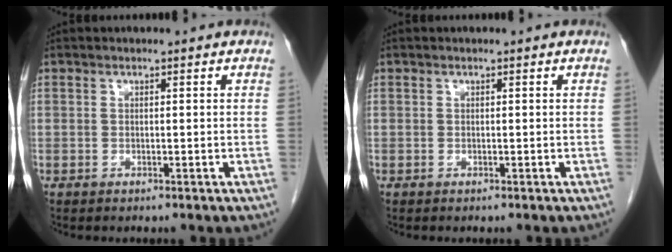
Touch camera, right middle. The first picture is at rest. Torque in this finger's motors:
{"motor_torque": [-0.02, 0.02, -0.02, -0.01]}